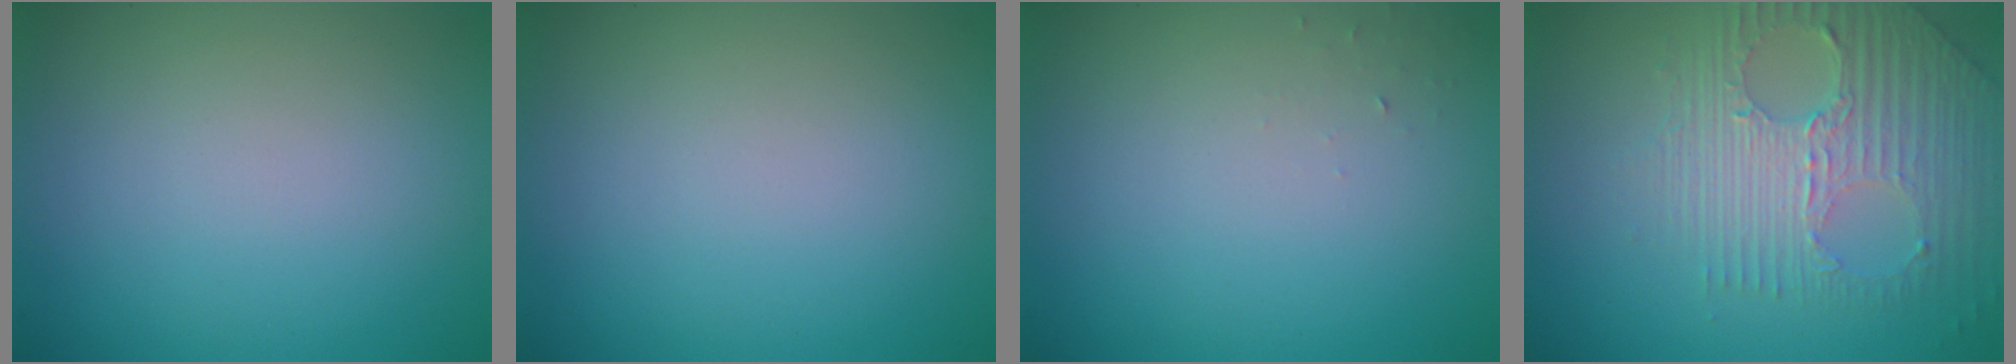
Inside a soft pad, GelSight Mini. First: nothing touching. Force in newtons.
{"total": 0.0}
{"total": 0.6, "press": 0.6, "slide": 0.1}
{"total": 7.1, "press": 4.7, "slide": 5.3}